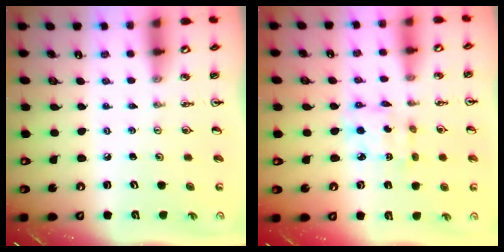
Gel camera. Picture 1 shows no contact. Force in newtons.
{"total": 4.2, "press": 4.2, "slide": 0.3}